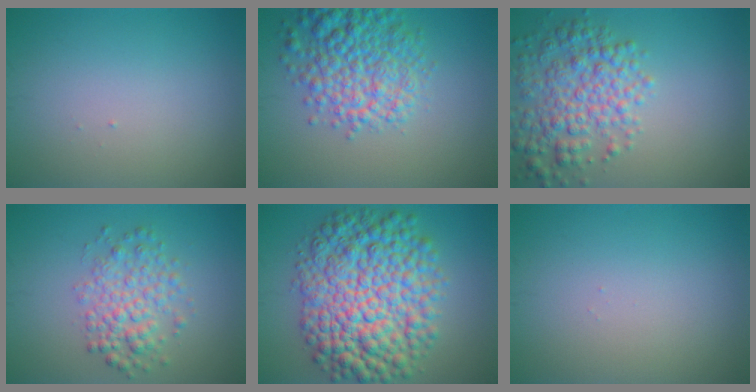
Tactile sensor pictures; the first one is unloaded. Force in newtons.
{"total": 6.9, "press": 6.9, "slide": 0.4}
{"total": 5.8, "press": 5.8, "slide": 0.2}
{"total": 3.9, "press": 3.9, "slide": 0.1}
{"total": 12.3, "press": 12.3, "slide": 0.2}
{"total": 0.0}